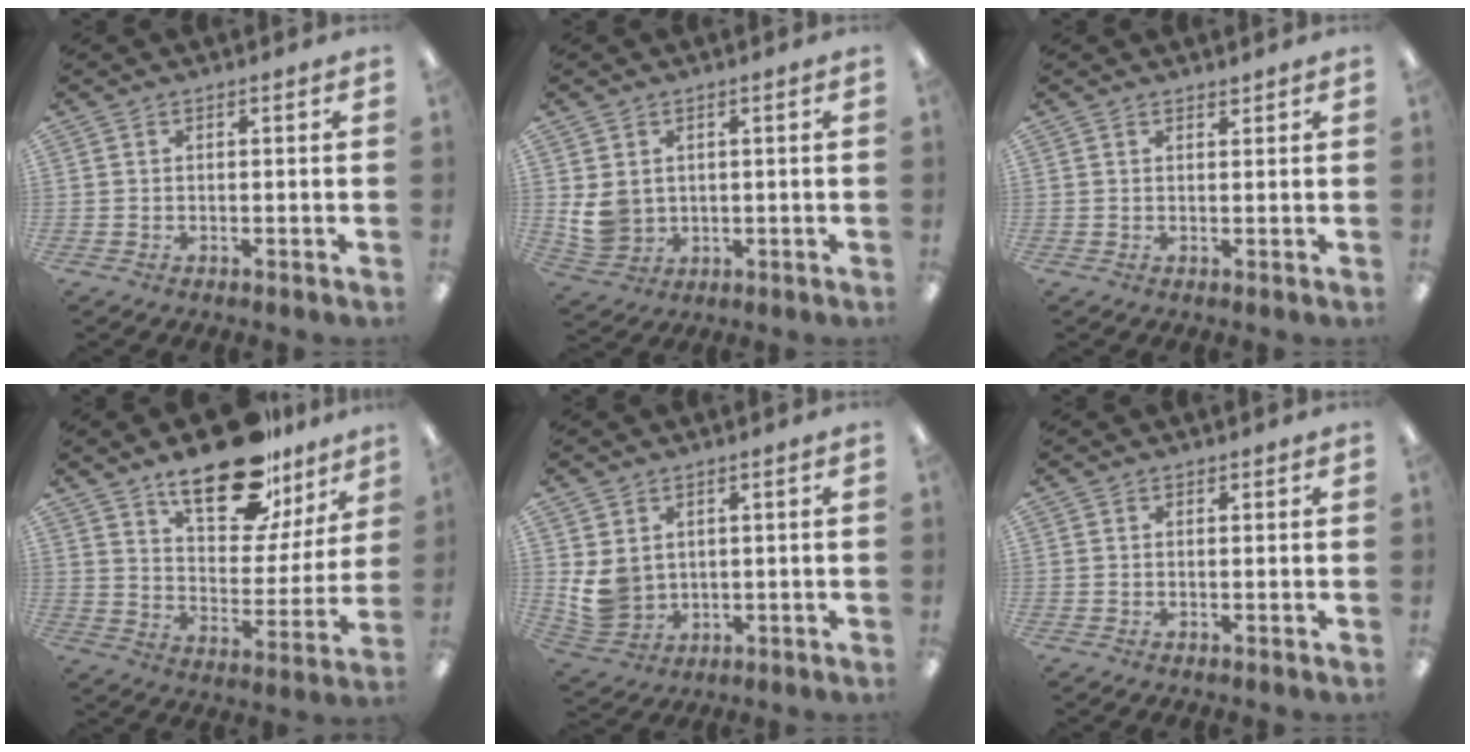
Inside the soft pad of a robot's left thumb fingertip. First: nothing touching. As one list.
[{"total": 6.2, "force": [1.3, 5.6, 2.5], "torque": [-0.061, 0.002, 0.030]}, {"total": 1.1, "force": [1.1, 0.3, 0.1], "torque": [0.005, -0.004, 0.019]}, {"total": 21.3, "force": [15.0, 9.1, 12.0], "torque": [-0.185, -0.087, 0.257]}, {"total": 7.3, "force": [2.0, 6.2, 3.2], "torque": [-0.081, -0.004, 0.044]}, {"total": 0.7, "force": [0.5, 0.5, 0.1], "torque": [0.006, -0.002, 0.008]}]